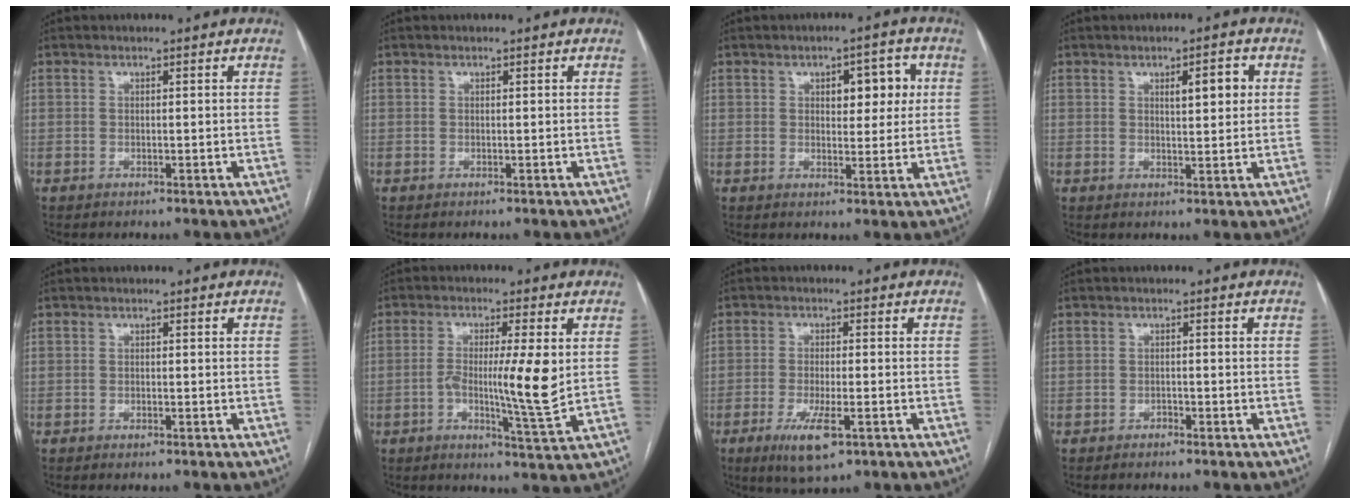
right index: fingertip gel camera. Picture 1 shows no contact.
{"total": 0.0}
{"total": 5.9, "force": [1.7, 2.8, 4.9], "torque": [-0.059, 0.016, 0.025]}
{"total": 4.1, "force": [1.3, 1.0, 3.7], "torque": [-0.055, 0.004, 0.021]}
{"total": 0.6, "force": [-0.4, 0.0, 0.4], "torque": [-0.008, -0.001, -0.006]}
{"total": 8.8, "force": [0.0, 0.0, 8.8], "torque": [-0.150, -0.008, -0.005]}
{"total": 6.7, "force": [-3.2, 1.4, 5.7], "torque": [-0.109, -0.015, -0.051]}
{"total": 0.8, "force": [-0.7, 0.1, 0.3], "torque": [-0.008, 0.000, -0.012]}